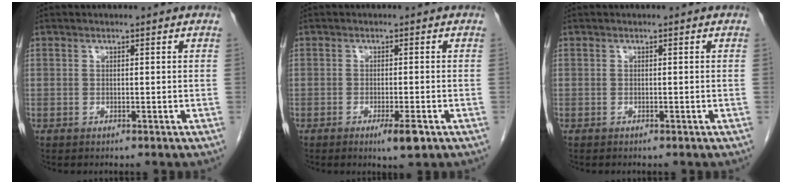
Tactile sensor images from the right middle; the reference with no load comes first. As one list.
[{"total": 3.3, "force": [-1.7, 0.3, 2.8], "torque": [-0.041, -0.006, -0.024]}, {"total": 0.0}]